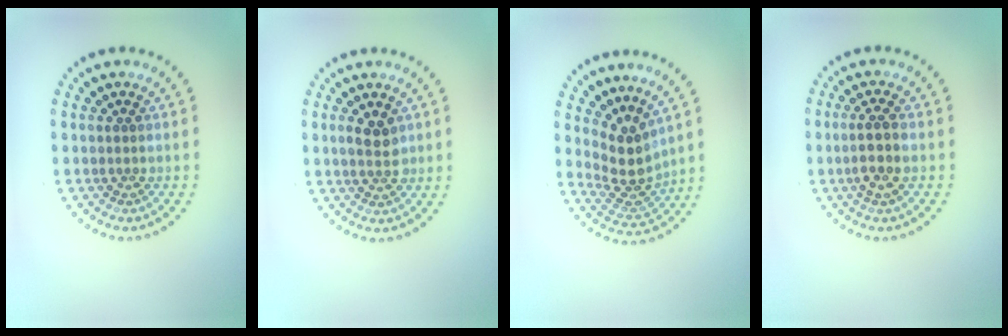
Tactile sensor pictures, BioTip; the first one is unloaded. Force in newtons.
{"total": 2.2, "press": 2.1, "slide": 0.3}
{"total": 3.6, "press": 2.7, "slide": 2.4}
{"total": 2.6, "press": 2.4, "slide": 1.0}